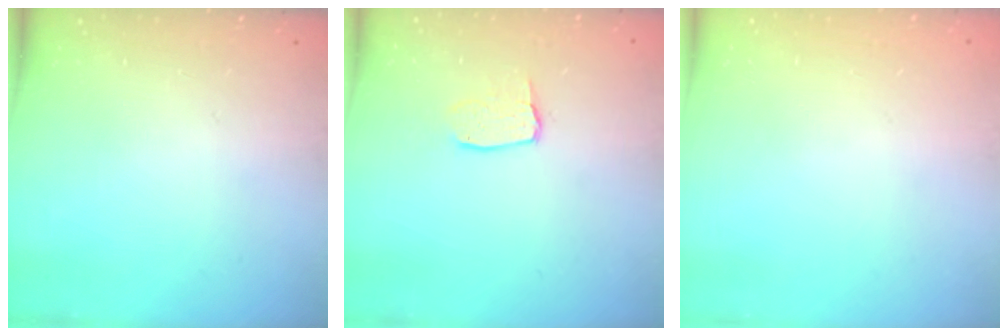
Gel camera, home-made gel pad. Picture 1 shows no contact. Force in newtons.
{"total": 3.0, "press": 3.0, "slide": 0.2}
{"total": 0.0}